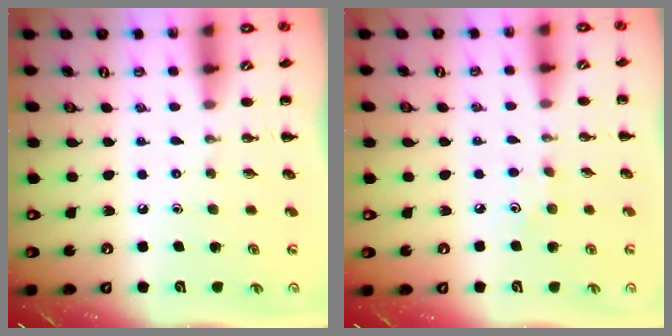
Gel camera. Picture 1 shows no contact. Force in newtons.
{"total": 2.9, "press": 2.8, "slide": 0.8}